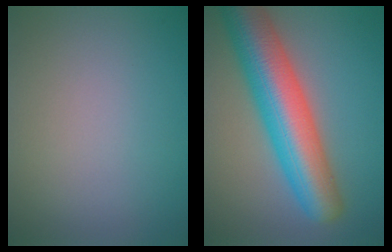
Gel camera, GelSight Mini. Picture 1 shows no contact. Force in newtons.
{"total": 10.2, "press": 10.2, "slide": 0.2}